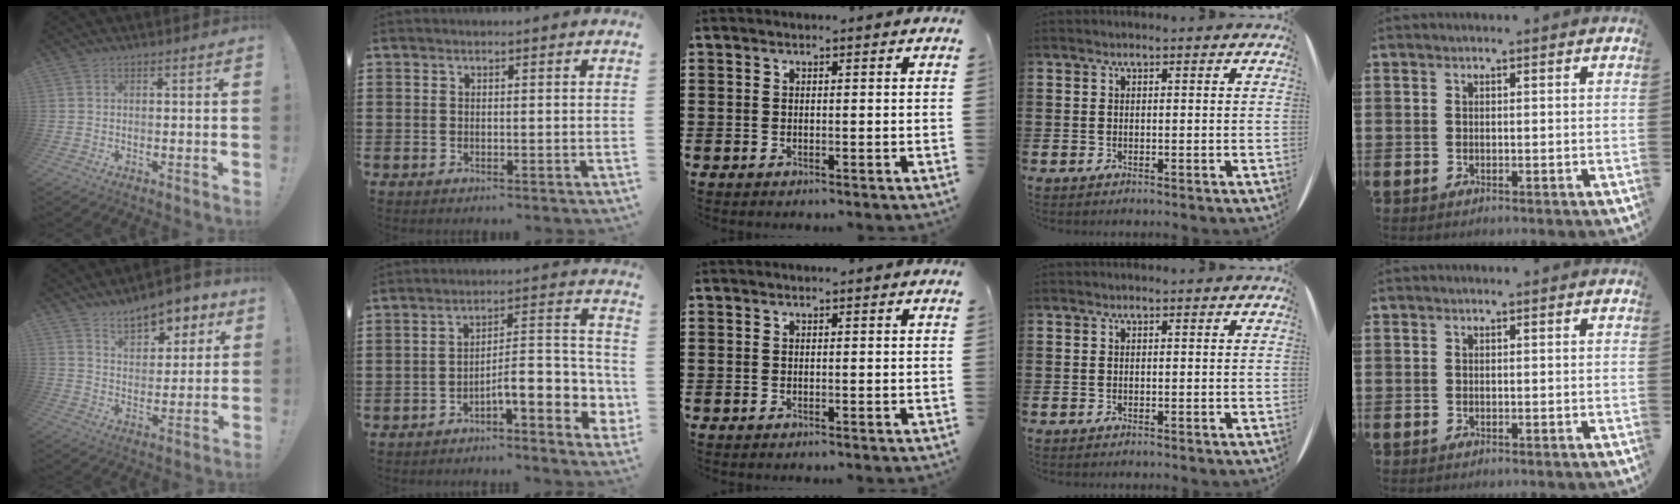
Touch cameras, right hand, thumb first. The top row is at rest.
{"thumb": {"total": 10.6, "force": [7.8, 5.3, 5.0], "torque": [-0.068, -0.052, 0.140]}, "index": {"total": 7.0, "force": [-3.5, 2.2, 5.6], "torque": [-0.081, -0.022, -0.070]}}